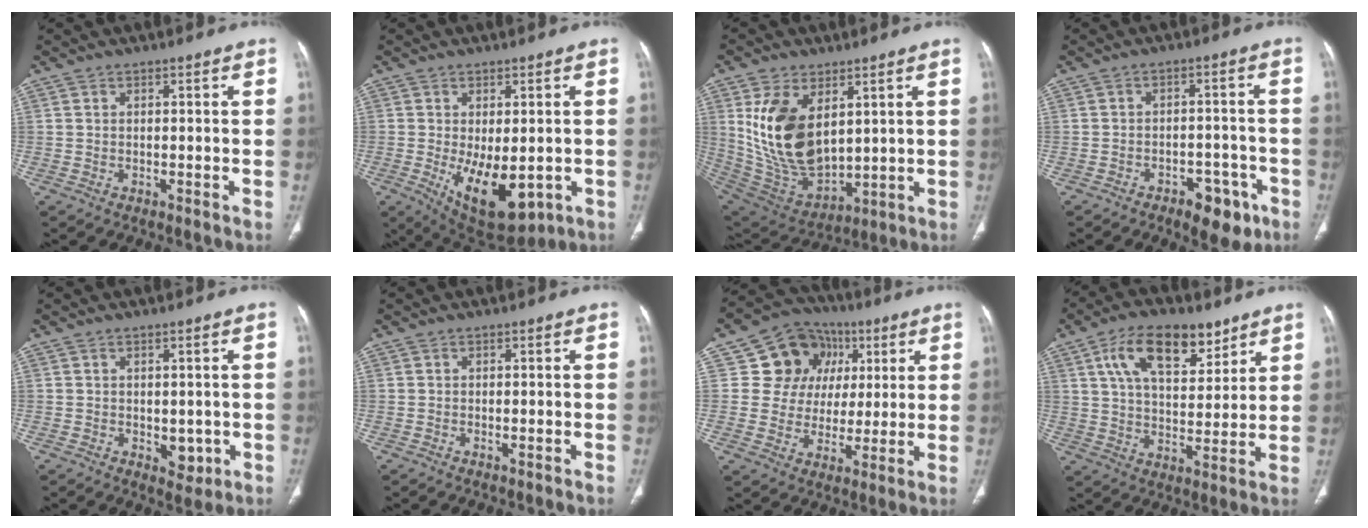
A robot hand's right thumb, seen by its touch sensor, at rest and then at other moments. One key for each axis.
{"total": 13.1, "fx": -3.3, "fy": 6.7, "fz": 10.8, "tx": -0.151, "ty": -0.016, "tz": -0.023}
{"total": 18.2, "fx": 4.9, "fy": 10.7, "fz": 13.9, "tx": -0.243, "ty": -0.027, "tz": 0.121}
{"total": 8.2, "fx": -4.7, "fy": 4.5, "fz": 5.1, "tx": -0.041, "ty": 0.030, "tz": -0.058}
{"total": 3.7, "fx": -0.5, "fy": 2.5, "fz": 2.7, "tx": -0.016, "ty": -0.006, "tz": 0.005}
{"total": 0.5, "fx": -0.2, "fy": 0.3, "fz": 0.4, "tx": -0.007, "ty": -0.002, "tz": -0.001}
{"total": 14.4, "fx": 4.7, "fy": 12.7, "fz": 4.9, "tx": -0.035, "ty": 0.013, "tz": 0.080}
{"total": 15.0, "fx": 8.2, "fy": 7.6, "fz": 10.0, "tx": -0.135, "ty": -0.029, "tz": 0.143}